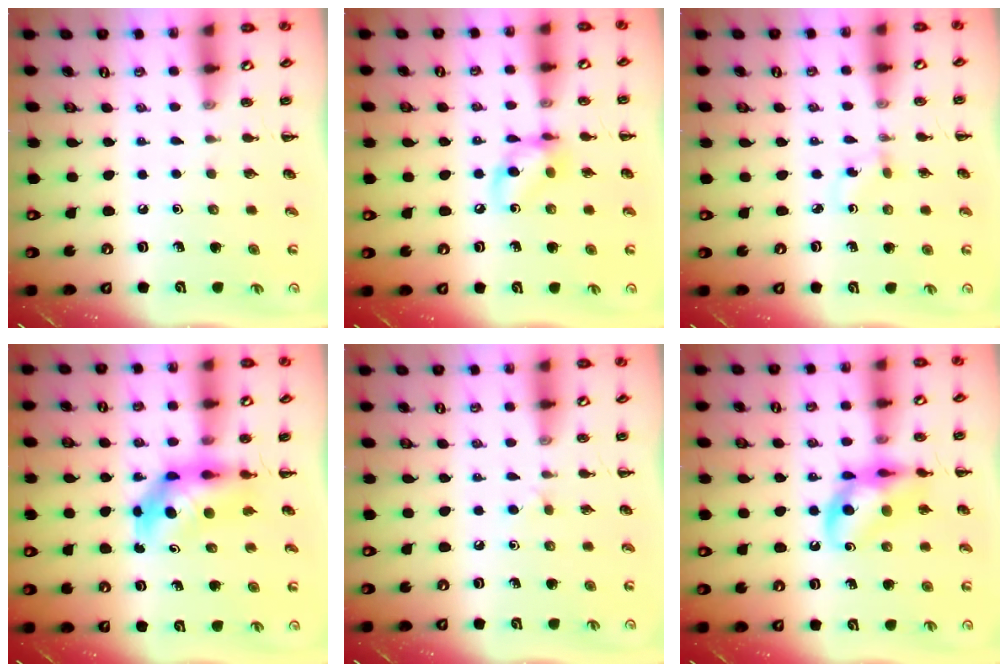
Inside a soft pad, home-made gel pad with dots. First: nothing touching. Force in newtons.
{"total": 9.1, "press": 9.1, "slide": 0.9}
{"total": 1.3, "press": 1.1, "slide": 0.7}
{"total": 6.3, "press": 6.1, "slide": 1.4}
{"total": 2.4, "press": 2.3, "slide": 0.9}
{"total": 12.6, "press": 12.4, "slide": 2.3}